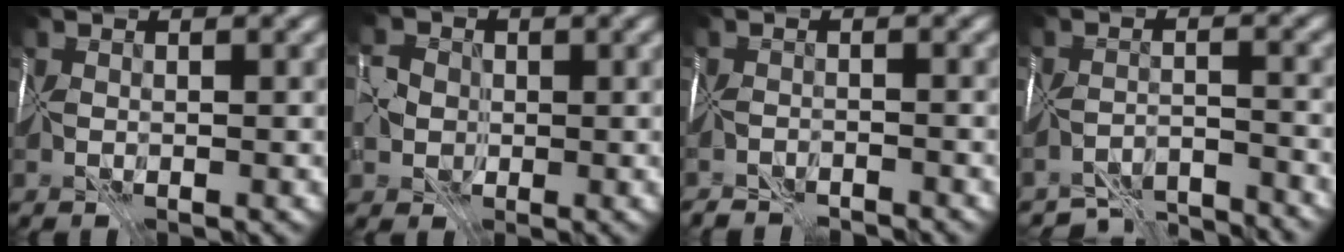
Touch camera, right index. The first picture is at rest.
{"total": 2.2, "force": [0.0, 2.2, 0.2], "torque": [-0.002, 0.008, -0.002]}
{"total": 3.7, "force": [-3.6, 0.4, 0.2], "torque": [0.000, -0.007, -0.051]}
{"total": 7.1, "force": [-7.0, 1.0, 0.9], "torque": [-0.007, -0.009, -0.099]}